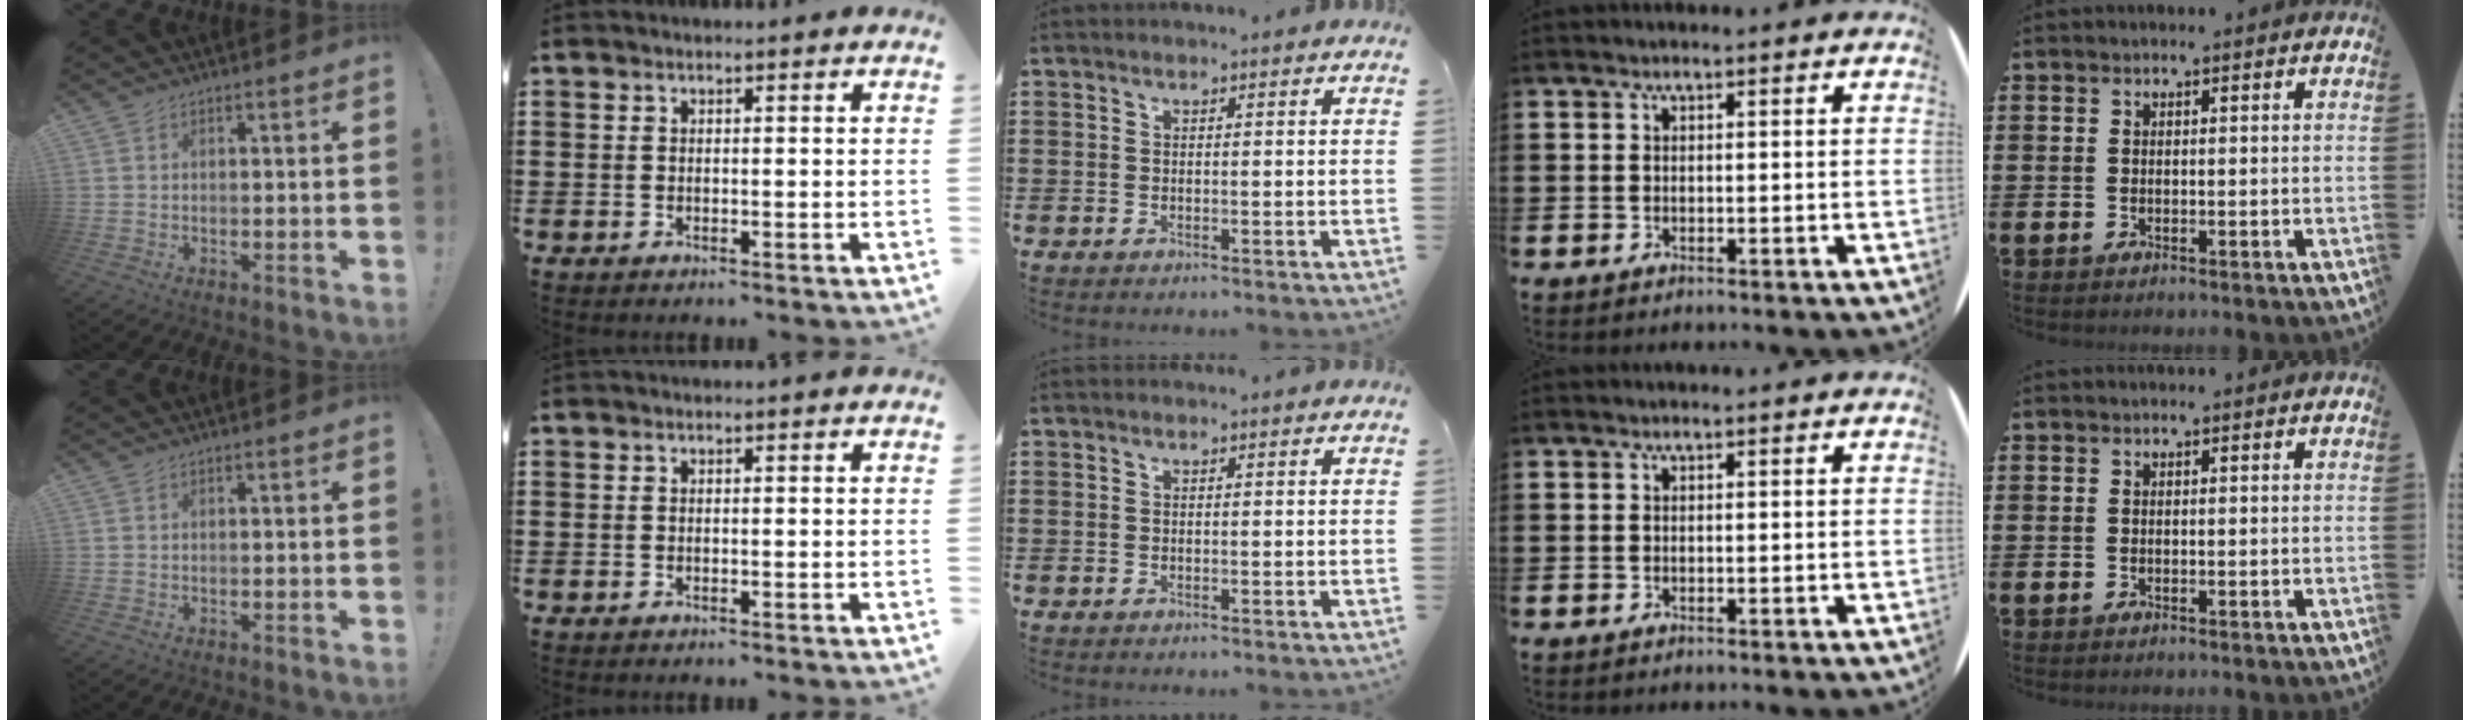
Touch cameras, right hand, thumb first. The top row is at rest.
{}